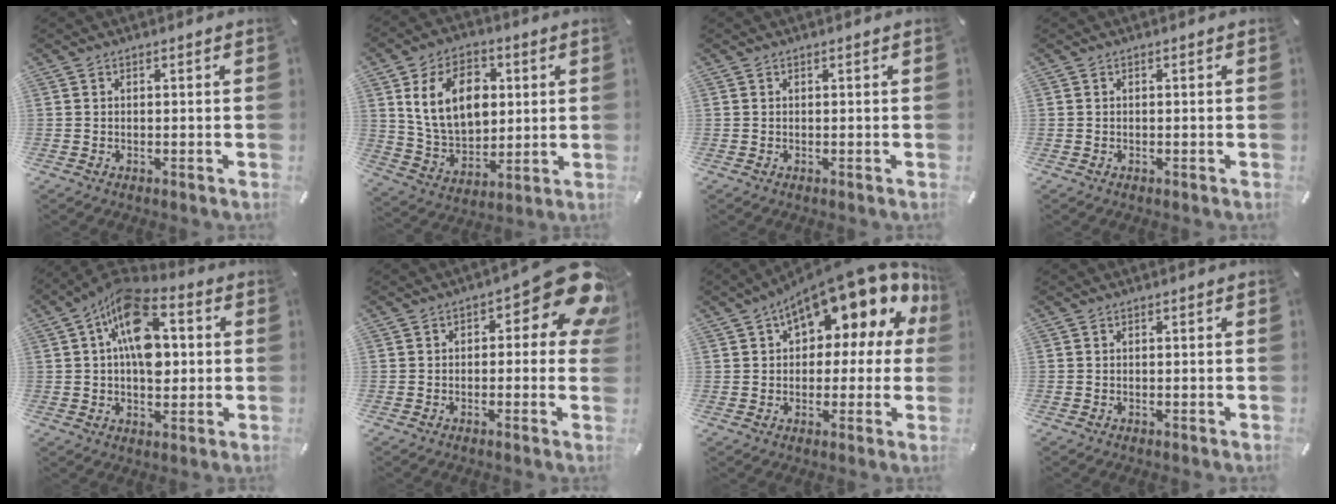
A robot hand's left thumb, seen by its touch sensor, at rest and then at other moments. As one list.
[{"total": 15.0, "force": [3.9, 11.0, 9.5], "torque": [-0.185, 0.001, 0.068]}, {"total": 0.0}, {"total": 0.0}, {"total": 15.9, "force": [2.6, 9.7, 12.3], "torque": [-0.211, -0.008, 0.044]}, {"total": 12.3, "force": [5.0, 5.0, 10.1], "torque": [-0.121, -0.047, 0.083]}, {"total": 15.8, "force": [9.0, 7.0, 10.9], "torque": [-0.147, -0.068, 0.148]}, {"total": 0.0}]